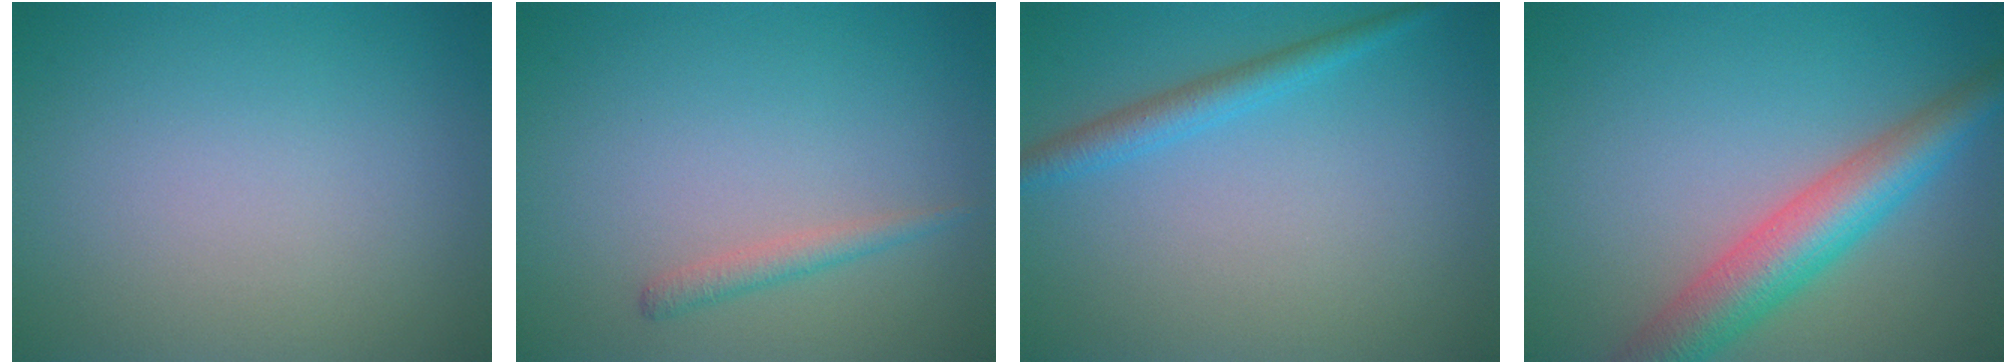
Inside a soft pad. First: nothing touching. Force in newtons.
{"total": 1.4, "press": 1.3, "slide": 0.1}
{"total": 2.2, "press": 2.2, "slide": 0.1}
{"total": 6.1, "press": 6.1, "slide": 0.2}